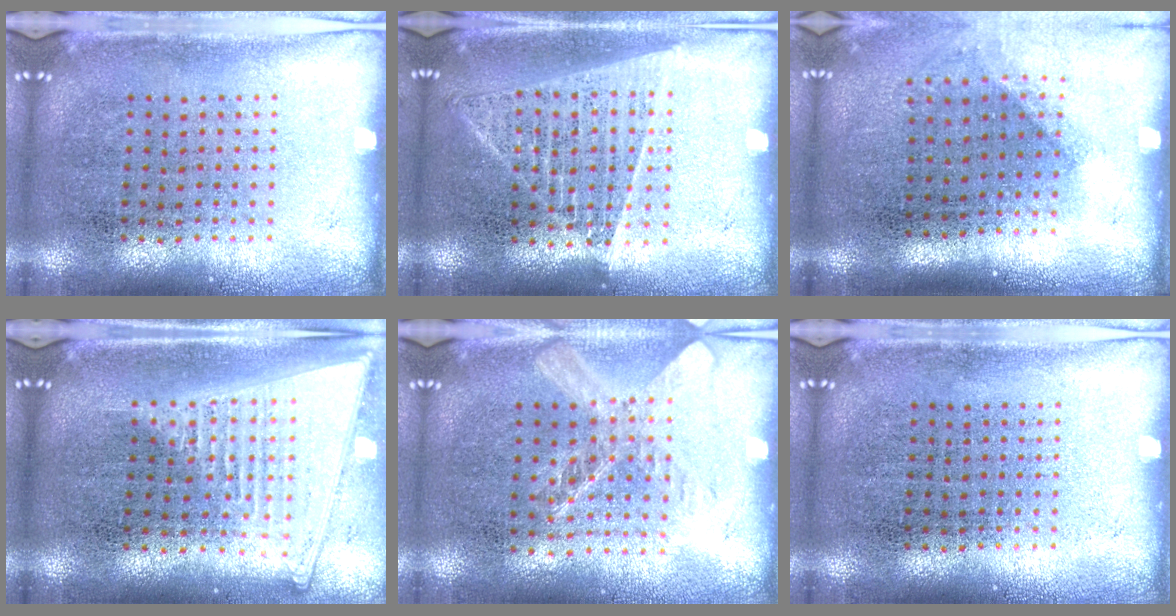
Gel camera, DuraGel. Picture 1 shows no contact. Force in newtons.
{"total": 1.4, "press": 1.3, "slide": 0.4}
{"total": 1.2, "press": 0.9, "slide": 0.8}
{"total": 2.0, "press": 1.7, "slide": 1.0}
{"total": 1.5, "press": 1.3, "slide": 0.7}
{"total": 0.0}